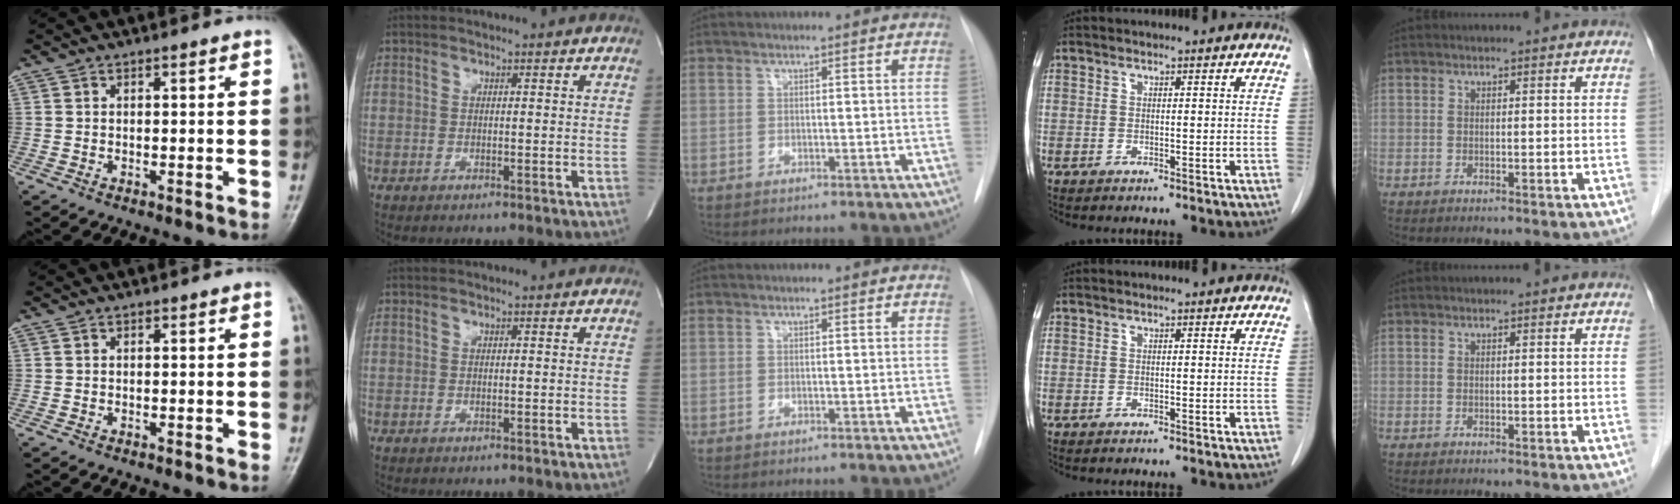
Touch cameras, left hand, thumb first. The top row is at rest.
{}